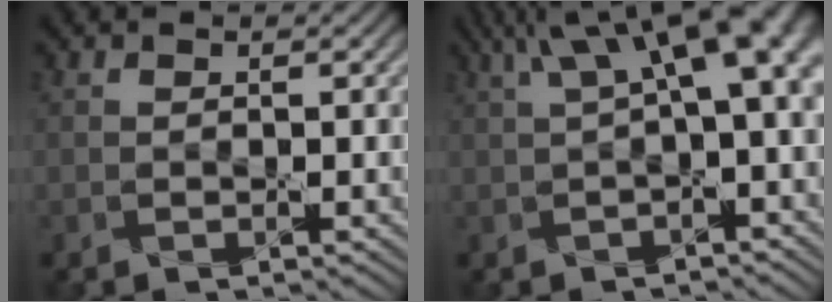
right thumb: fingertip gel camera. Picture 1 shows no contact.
{"total": 9.8, "force": [2.7, 3.0, 9.0], "torque": [-0.138, 0.028, 0.045]}